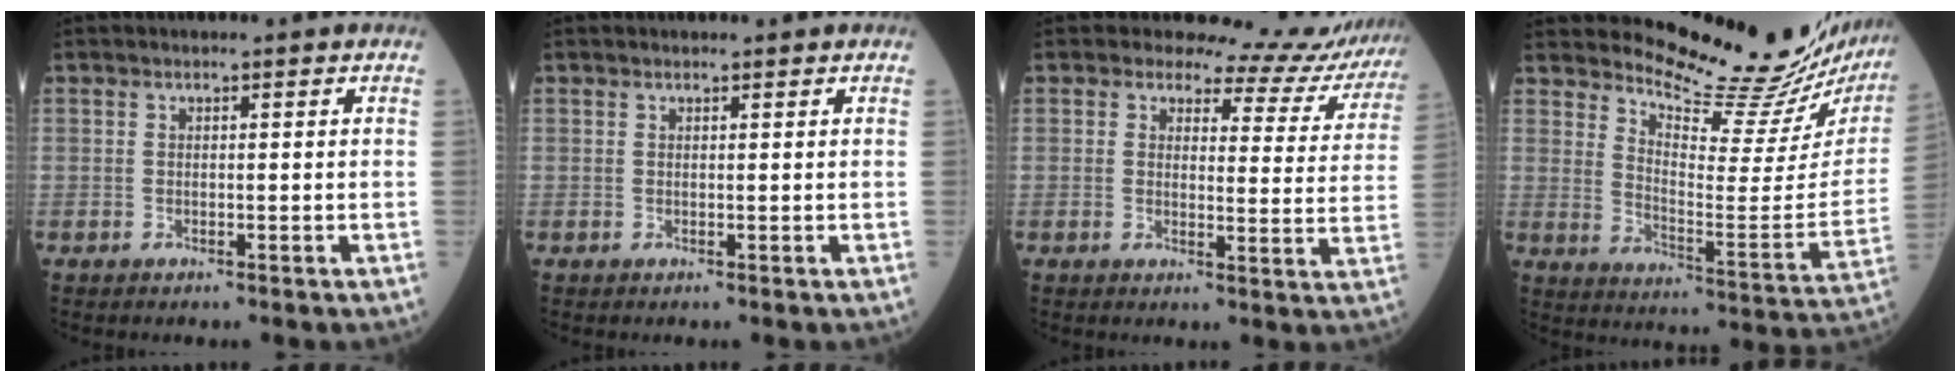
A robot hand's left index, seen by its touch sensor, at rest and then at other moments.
{"total": 1.0, "force": [0.9, 0.1, 0.3], "torque": [-0.008, 0.008, 0.016]}
{"total": 10.2, "force": [10.0, 2.0, 0.0], "torque": [0.021, -0.046, 0.096]}
{"total": 21.7, "force": [20.8, 1.1, 6.1], "torque": [-0.101, -0.123, 0.266]}